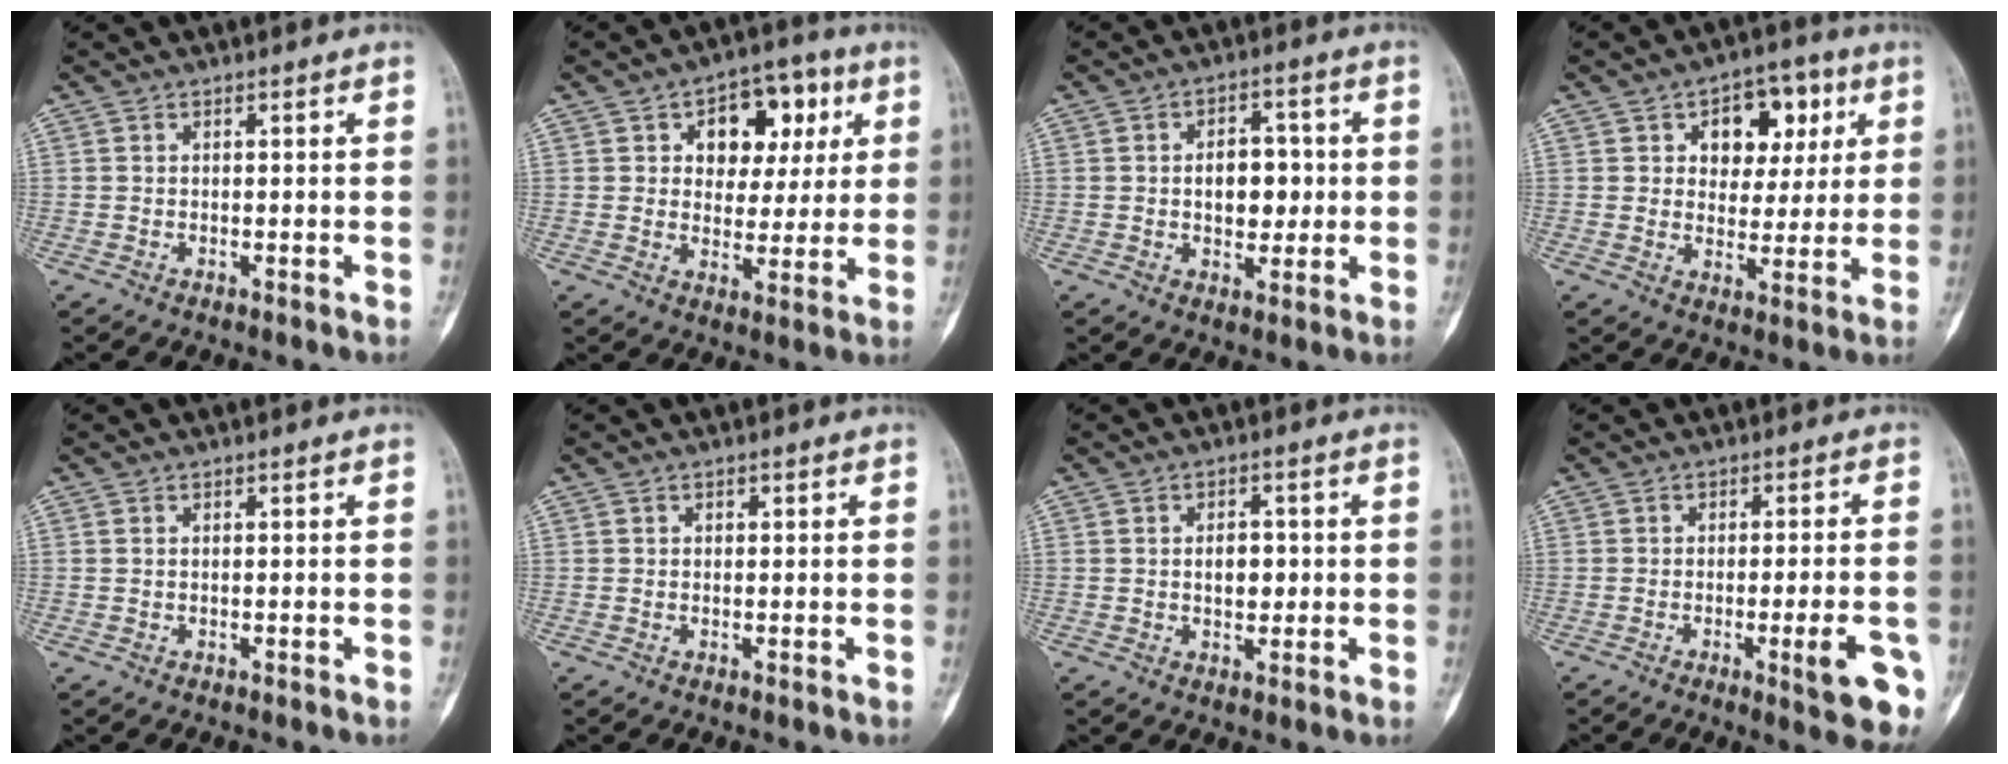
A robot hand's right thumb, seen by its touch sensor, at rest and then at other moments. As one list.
[{"total": 12.4, "force": [4.3, 8.5, 8.0], "torque": [-0.054, 0.001, 0.059]}, {"total": 7.9, "force": [0.2, 5.1, 6.0], "torque": [-0.052, 0.005, 0.003]}, {"total": 11.5, "force": [4.2, 7.8, 7.3], "torque": [-0.047, -0.004, 0.057]}, {"total": 0.0}, {"total": 0.5, "force": [0.2, 0.4, 0.2], "torque": [0.006, 0.001, 0.001]}, {"total": 4.1, "force": [0.1, 2.7, 3.1], "torque": [-0.028, -0.001, 0.003]}, {"total": 9.5, "force": [-3.4, 1.9, 8.7], "torque": [-0.099, 0.002, -0.039]}]